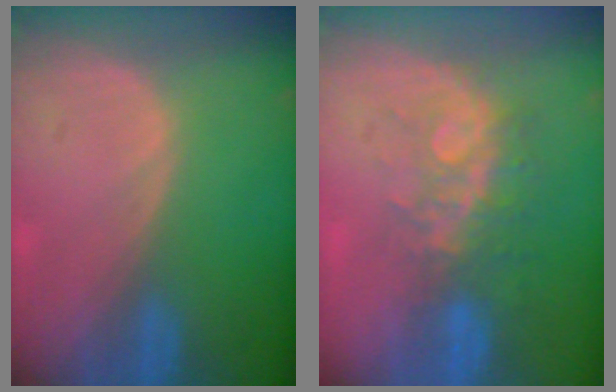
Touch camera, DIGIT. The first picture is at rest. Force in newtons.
{"total": 8.4, "press": 7.1, "slide": 4.5}